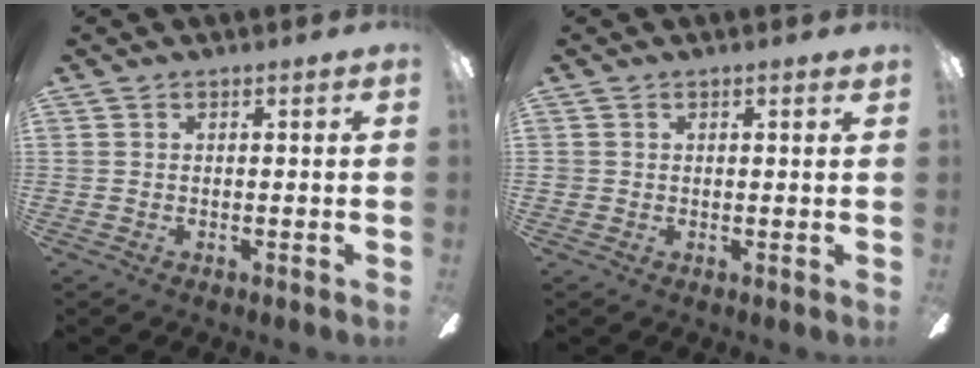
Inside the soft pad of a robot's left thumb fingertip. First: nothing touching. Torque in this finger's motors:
{"motor_torque": [-0.28, 0.32, -0.18, 0.16, 0.00]}